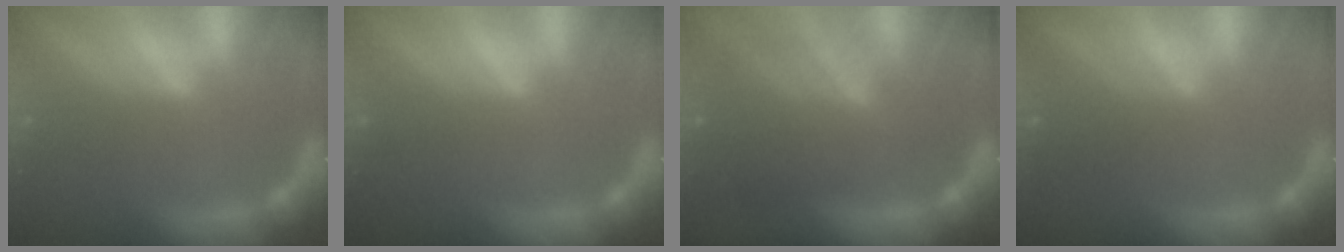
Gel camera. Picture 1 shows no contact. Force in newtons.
{"total": 0.0}
{"total": 7.1}
{"total": 2.5}